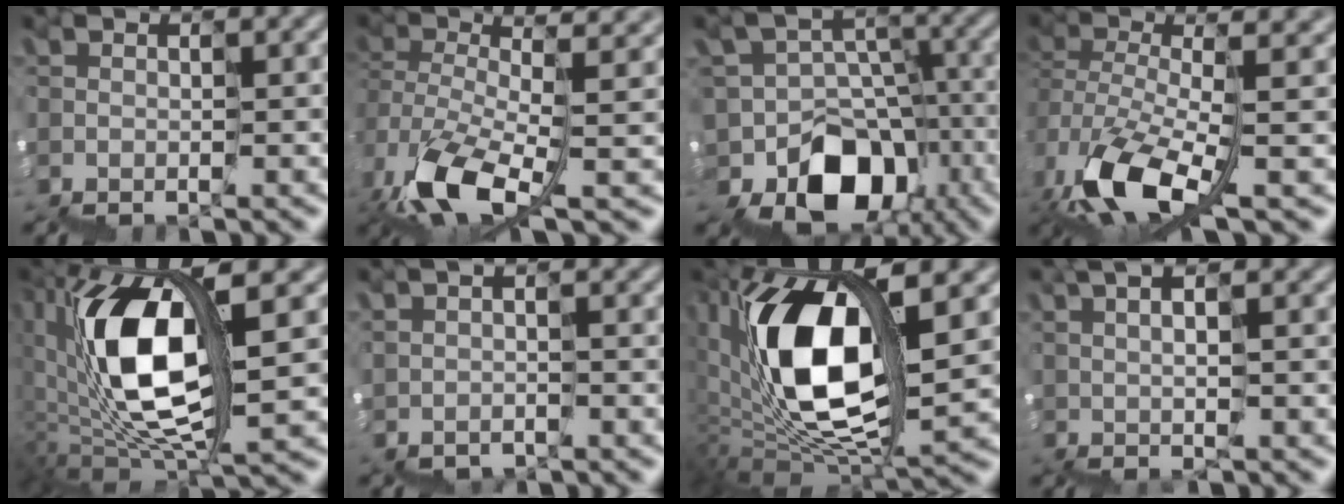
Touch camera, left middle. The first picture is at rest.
{"total": 9.4, "force": [-0.2, 4.3, 8.4], "torque": [-0.205, -0.009, 0.020]}
{"total": 11.4, "force": [-5.7, 8.7, 4.6], "torque": [-0.054, 0.001, -0.074]}
{"total": 8.6, "force": [-1.5, 3.1, 7.9], "torque": [-0.184, -0.011, -0.021]}
{"total": 10.2, "force": [2.7, 3.1, 9.4], "torque": [-0.196, 0.015, 0.054]}
{"total": 0.7, "force": [-0.4, -0.1, 0.5], "torque": [-0.012, -0.007, -0.002]}
{"total": 10.0, "force": [3.4, 3.6, 8.7], "torque": [-0.177, 0.011, 0.068]}
{"total": 2.8, "force": [1.9, -0.7, 2.0], "torque": [-0.019, 0.005, 0.046]}